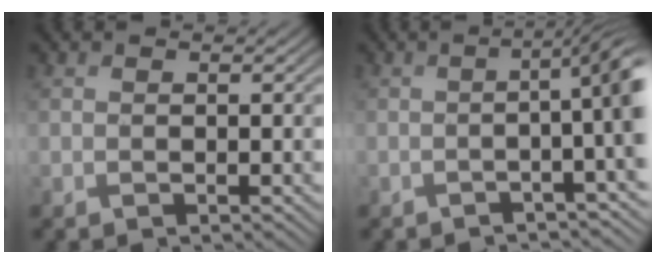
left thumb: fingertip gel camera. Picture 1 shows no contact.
{"total": 7.5, "force": [-1.1, 1.3, 7.3], "torque": [-0.086, 0.002, -0.028]}